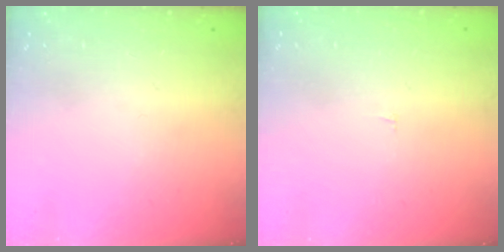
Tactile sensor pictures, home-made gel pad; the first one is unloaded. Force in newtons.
{"total": 1.6, "press": 1.6, "slide": 0.1}